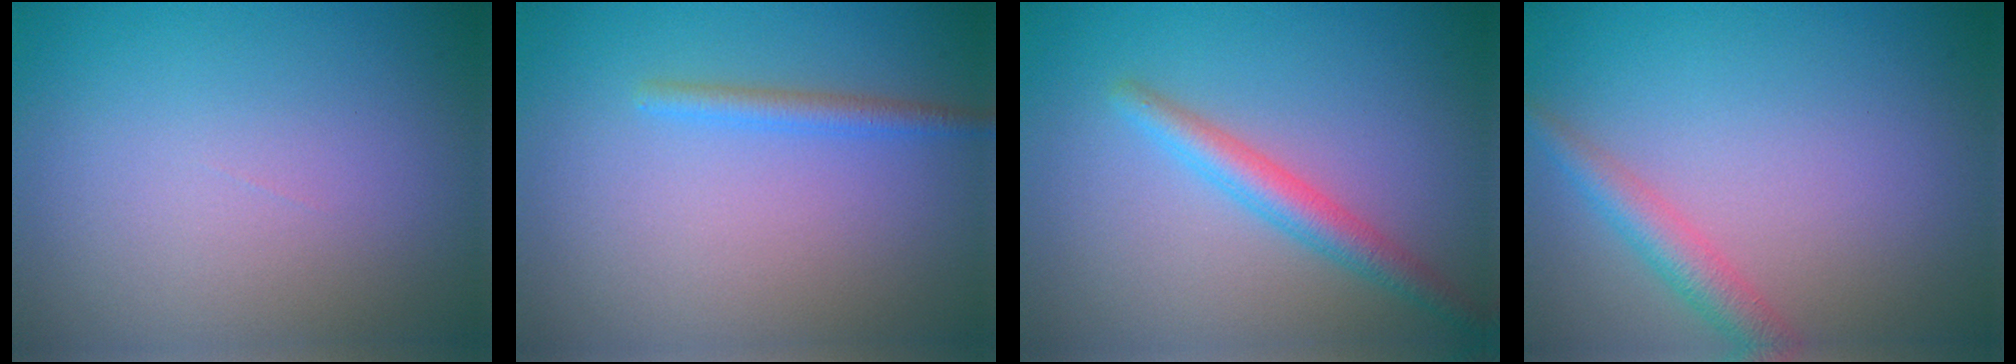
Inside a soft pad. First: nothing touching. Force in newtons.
{"total": 1.6, "press": 1.6, "slide": 0.0}
{"total": 2.9, "press": 2.9, "slide": 0.1}
{"total": 2.7, "press": 2.7, "slide": 0.1}